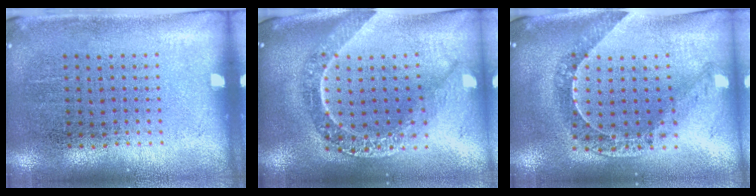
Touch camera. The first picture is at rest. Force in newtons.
{"total": 2.5, "press": 2.1, "slide": 1.4}
{"total": 0.8, "press": 0.7, "slide": 0.1}